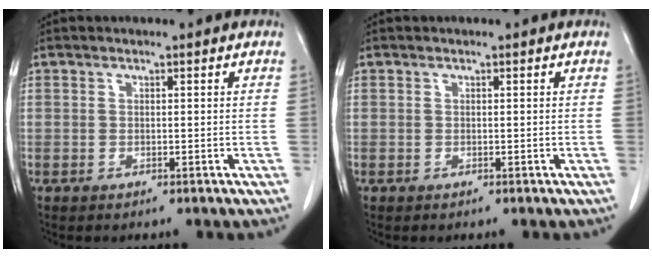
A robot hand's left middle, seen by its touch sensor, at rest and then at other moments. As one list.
[{"total": 0.0}]